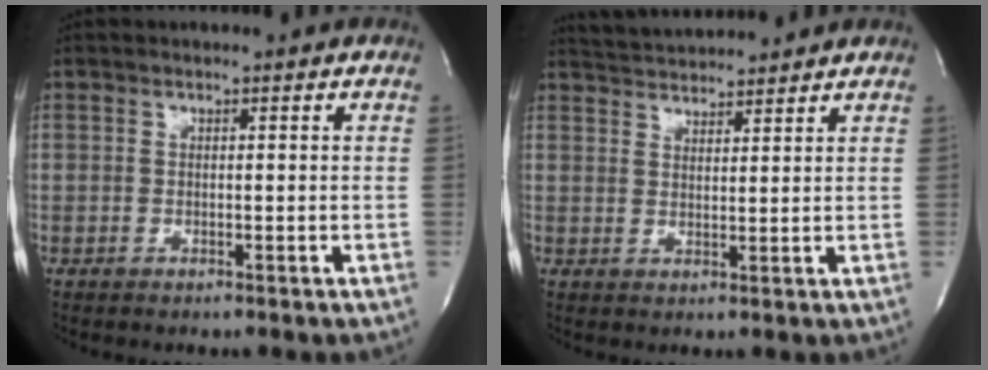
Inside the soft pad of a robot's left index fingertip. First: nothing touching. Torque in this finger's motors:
{"motor_torque": [-0.40, -0.22, 0.11, 0.08]}